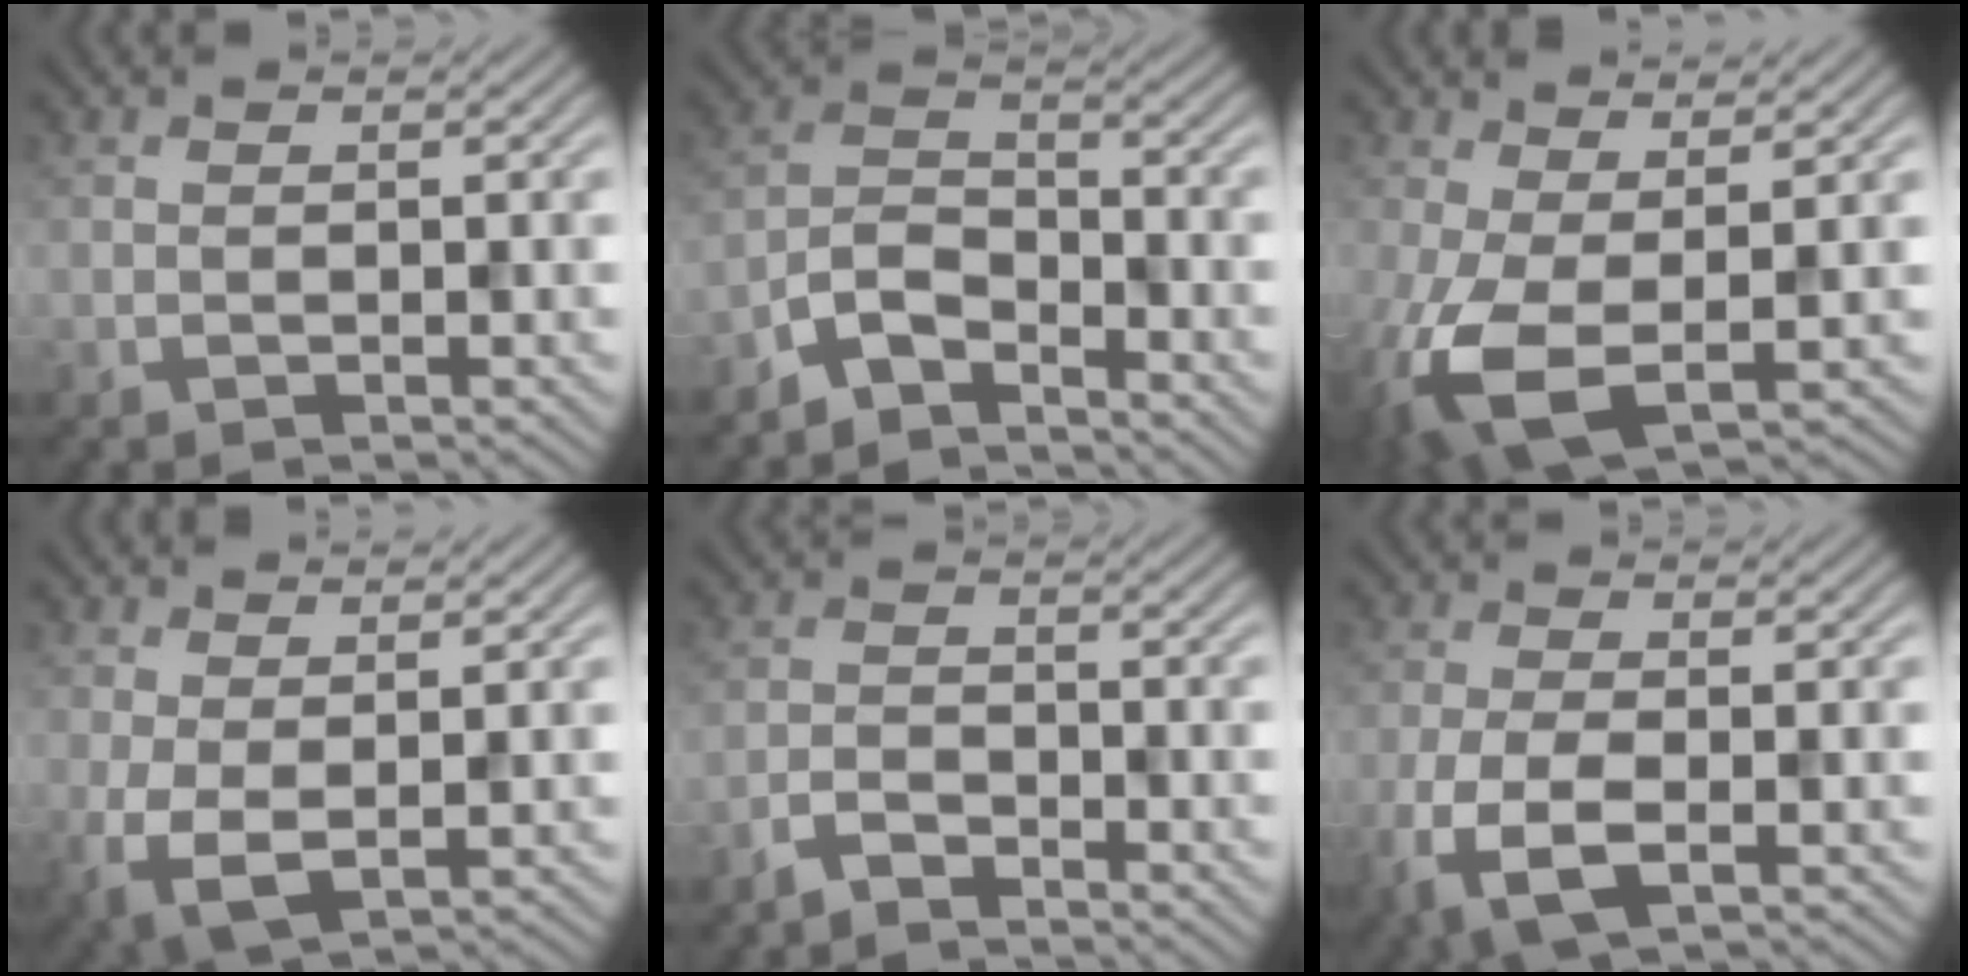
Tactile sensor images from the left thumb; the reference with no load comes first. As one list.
[{"total": 5.1, "force": [-4.2, 1.7, 2.3], "torque": [-0.045, 0.003, -0.099]}, {"total": 8.8, "force": [-1.3, 4.0, 7.7], "torque": [-0.188, -0.013, -0.028]}, {"total": 4.1, "force": [0.7, 2.0, 3.5], "torque": [-0.088, -0.006, 0.013]}, {"total": 2.8, "force": [-2.5, 0.7, 1.0], "torque": [-0.020, 0.001, -0.059]}, {"total": 6.4, "force": [-2.5, 2.8, 5.2], "torque": [-0.125, -0.014, -0.053]}]